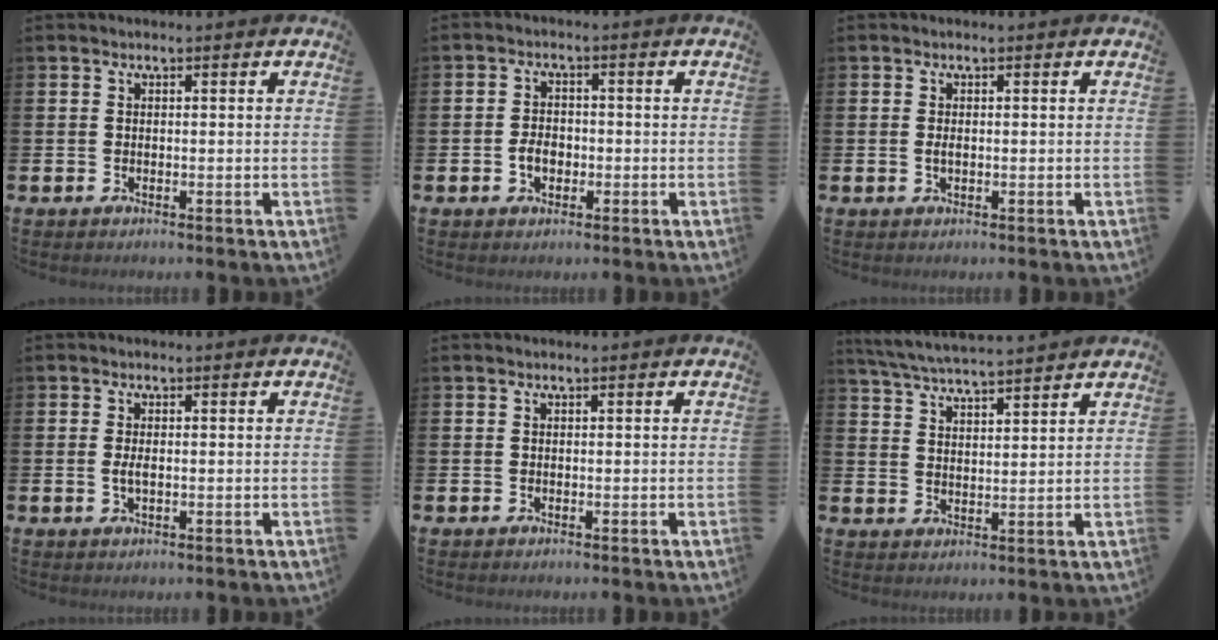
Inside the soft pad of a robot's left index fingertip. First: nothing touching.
{"total": 2.9, "force": [-0.9, 2.1, 1.9], "torque": [-0.027, 0.001, -0.021]}
{"total": 0.9, "force": [0.0, 0.4, 0.8], "torque": [-0.015, 0.003, -0.003]}
{"total": 1.7, "force": [-0.1, 0.7, 1.5], "torque": [-0.029, 0.002, -0.003]}
{"total": 0.0}
{"total": 5.3, "force": [5.3, 0.0, 1.0], "torque": [-0.041, -0.029, 0.095]}